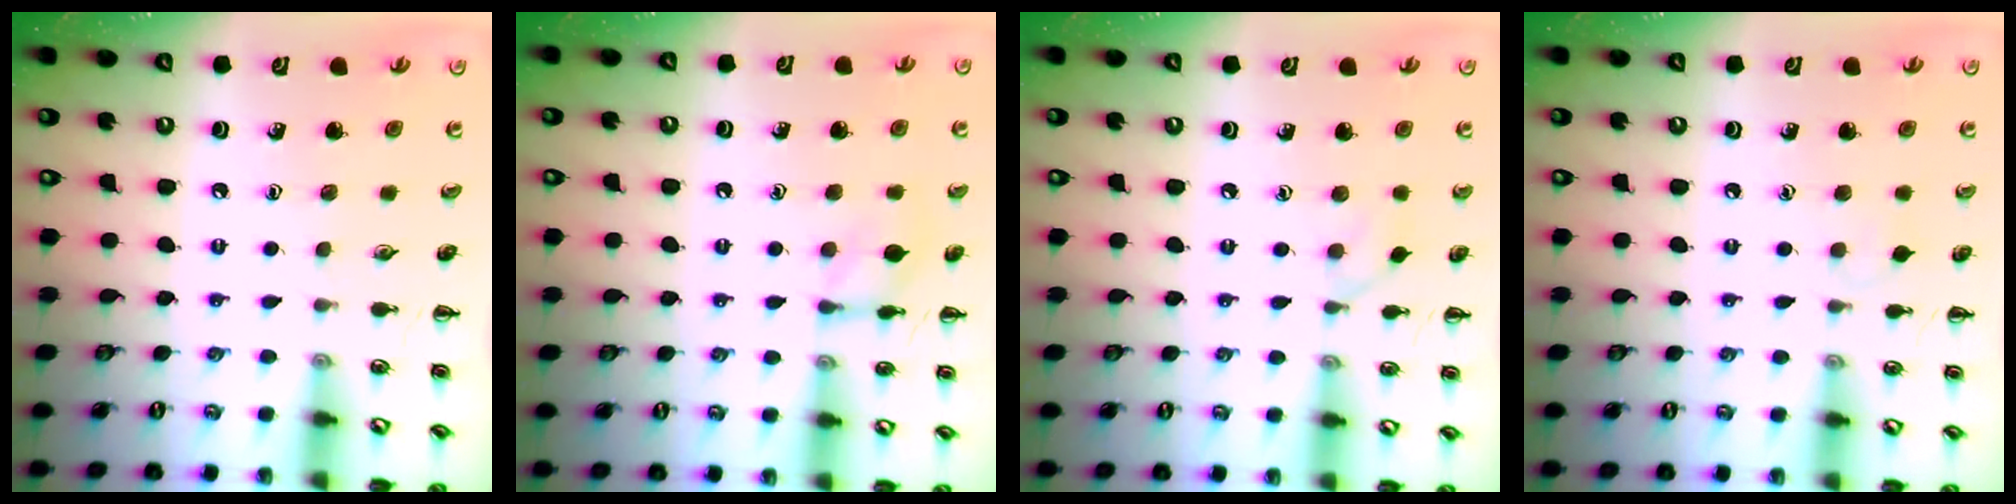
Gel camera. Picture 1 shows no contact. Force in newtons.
{"total": 6.8, "press": 6.8, "slide": 0.8}
{"total": 2.7, "press": 2.5, "slide": 1.2}
{"total": 2.8, "press": 2.6, "slide": 1.1}